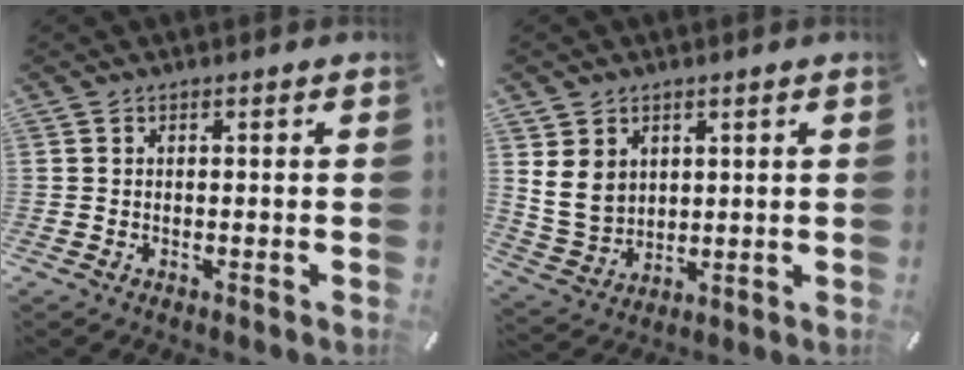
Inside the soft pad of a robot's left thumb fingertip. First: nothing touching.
{"total": 7.9, "force": [2.6, 7.0, 2.6], "torque": [-0.080, -0.007, 0.050]}